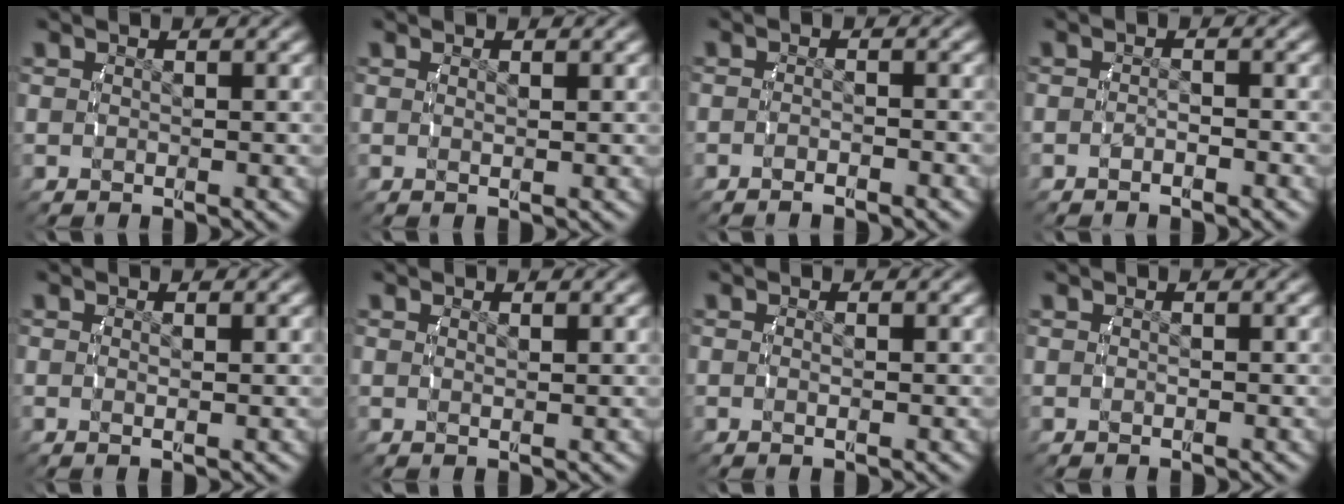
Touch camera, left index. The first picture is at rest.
{"total": 0.7, "force": [0.2, -0.5, 0.4], "torque": [-0.010, -0.007, 0.007]}
{"total": 1.7, "force": [-1.5, 0.2, 0.7], "torque": [-0.019, -0.001, -0.028]}
{"total": 1.4, "force": [-1.3, 0.0, 0.5], "torque": [-0.013, -0.003, -0.022]}
{"total": 0.7, "force": [0.0, -0.3, 0.6], "torque": [-0.016, -0.006, 0.002]}
{"total": 0.9, "force": [0.4, -0.7, 0.3], "torque": [-0.006, -0.007, 0.012]}
{"total": 0.6, "force": [-0.3, 0.0, 0.5], "torque": [-0.018, -0.005, -0.003]}
{"total": 0.0}